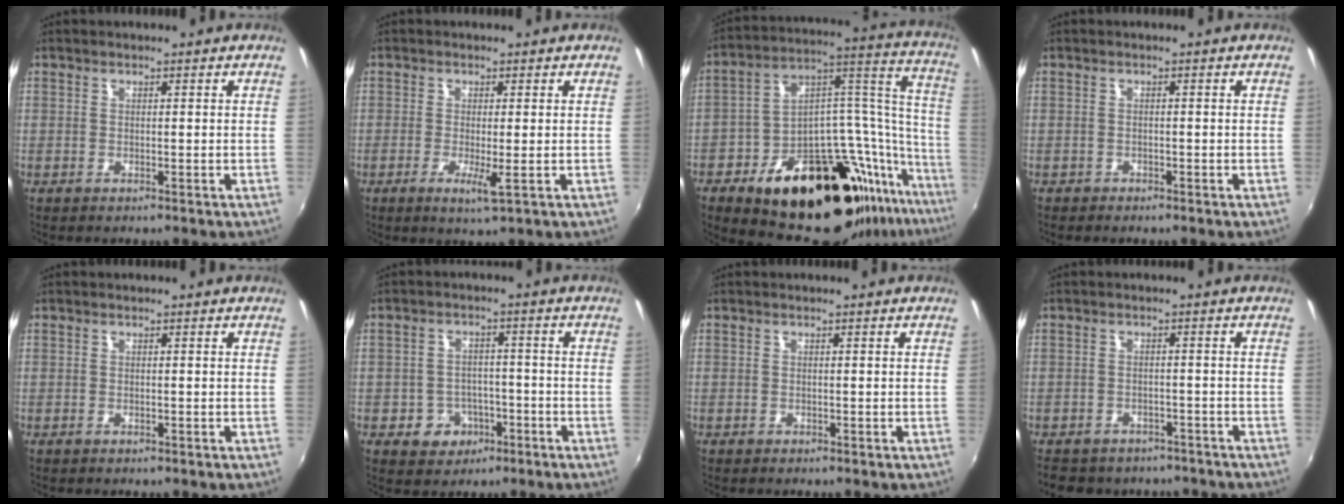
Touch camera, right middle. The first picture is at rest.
{"total": 3.5, "force": [-1.0, 0.2, 3.3], "torque": [-0.070, -0.012, -0.020]}
{"total": 35.8, "force": [-21.9, 13.9, 24.6], "torque": [-0.321, 0.027, -0.322]}
{"total": 1.2, "force": [-1.0, 0.6, 0.1], "torque": [-0.008, 0.000, -0.016]}
{"total": 0.0}
{"total": 6.4, "force": [-3.1, 5.3, 1.7], "torque": [-0.046, 0.017, -0.032]}
{"total": 0.0}
{"total": 11.3, "force": [-9.1, 5.4, 3.9], "torque": [-0.090, -0.006, -0.122]}